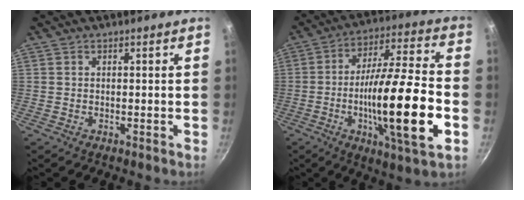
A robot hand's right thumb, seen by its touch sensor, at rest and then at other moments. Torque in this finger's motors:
{"motor_torque": [2.55, 2.46, 2.39, -0.29, 0.66]}